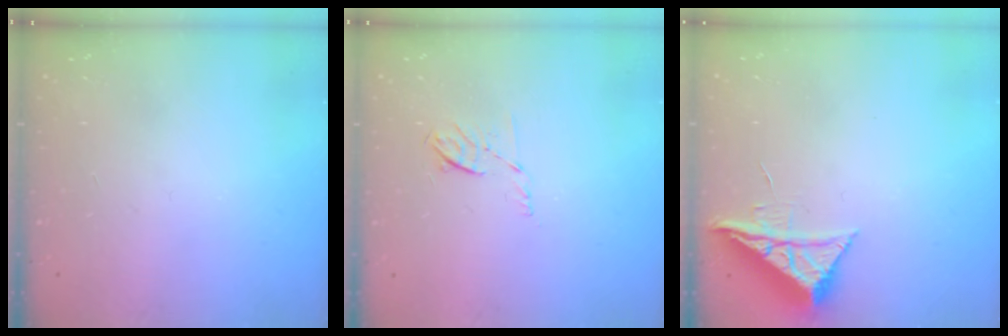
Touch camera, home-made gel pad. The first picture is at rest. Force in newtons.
{"total": 5.7, "press": 5.6, "slide": 1.2}
{"total": 7.1, "press": 7.1, "slide": 0.2}